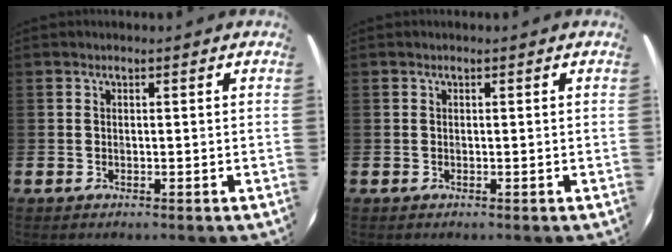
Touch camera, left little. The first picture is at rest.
{"total": 0.0}